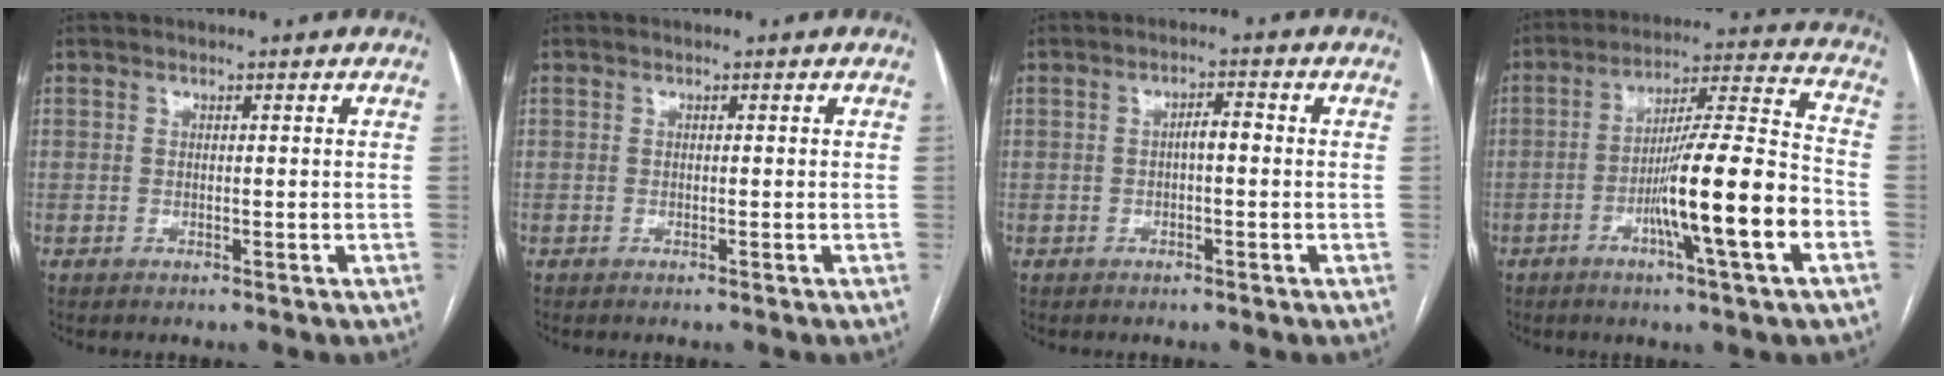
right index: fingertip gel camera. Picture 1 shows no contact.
{"total": 0.0}
{"total": 2.3, "force": [-0.2, 0.7, 2.2], "torque": [-0.034, 0.007, -0.004]}
{"total": 15.7, "force": [-5.2, -0.2, 14.8], "torque": [-0.245, 0.001, -0.086]}